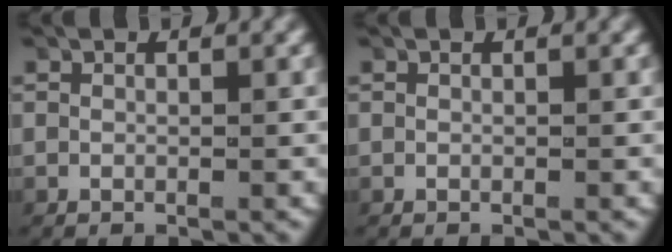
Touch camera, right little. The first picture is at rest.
{"total": 0.0}